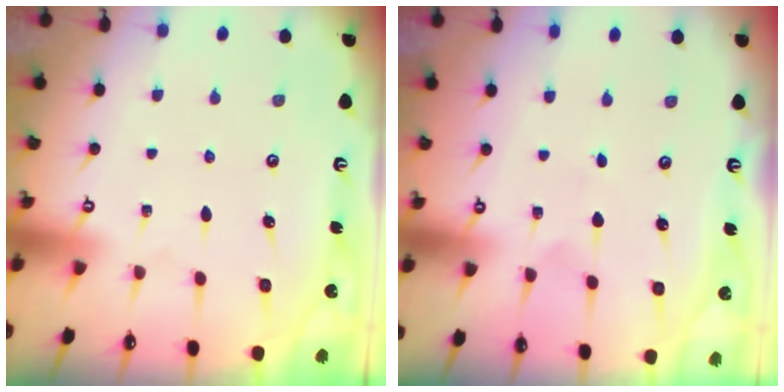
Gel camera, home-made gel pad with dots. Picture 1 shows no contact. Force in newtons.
{"total": 0.0}